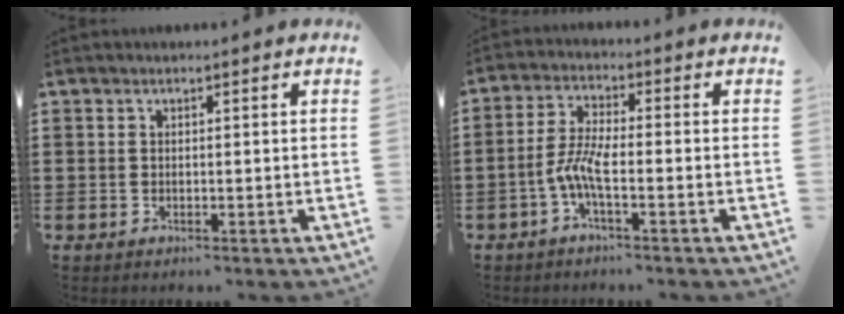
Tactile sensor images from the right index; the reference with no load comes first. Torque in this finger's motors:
{"motor_torque": [2.14, 0.00, 0.19, 0.05]}